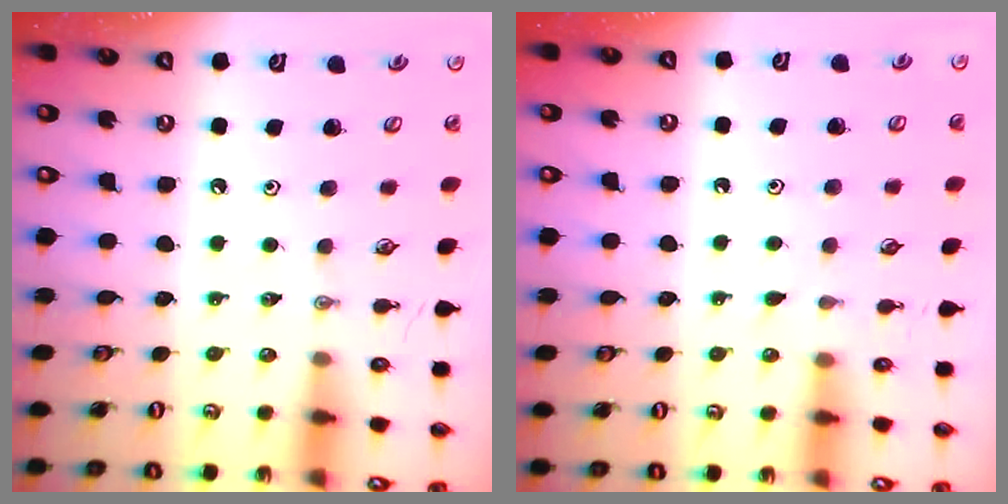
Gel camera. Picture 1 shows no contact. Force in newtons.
{"total": 2.8, "press": 2.7, "slide": 0.3}